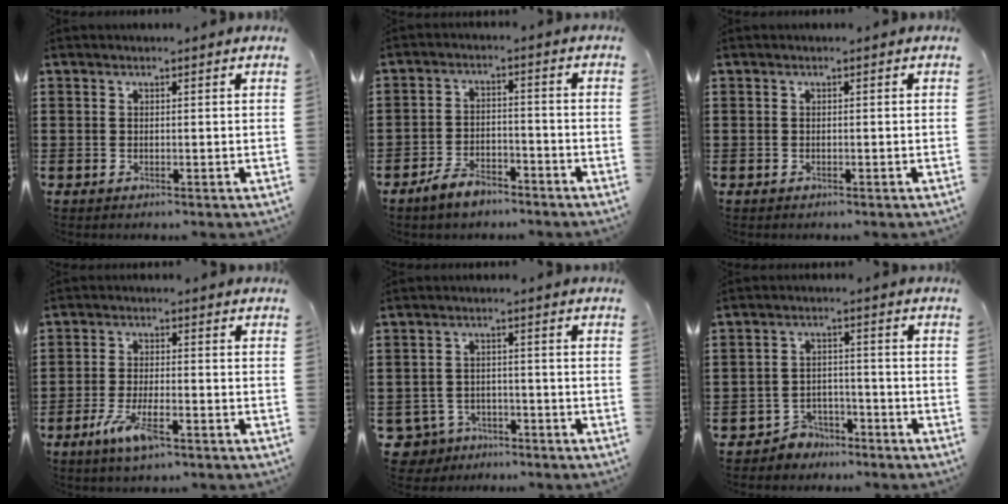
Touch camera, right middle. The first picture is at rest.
{"total": 4.6, "force": [-4.0, 1.6, 1.6], "torque": [-0.033, 0.012, -0.080]}
{"total": 0.0}
{"total": 6.2, "force": [-3.2, 1.6, 5.1], "torque": [-0.113, -0.012, -0.060]}
{"total": 3.6, "force": [-3.2, 1.5, 0.4], "torque": [-0.037, -0.004, -0.075]}
{"total": 3.6, "force": [-3.4, 1.2, -0.1], "torque": [-0.009, 0.004, -0.073]}